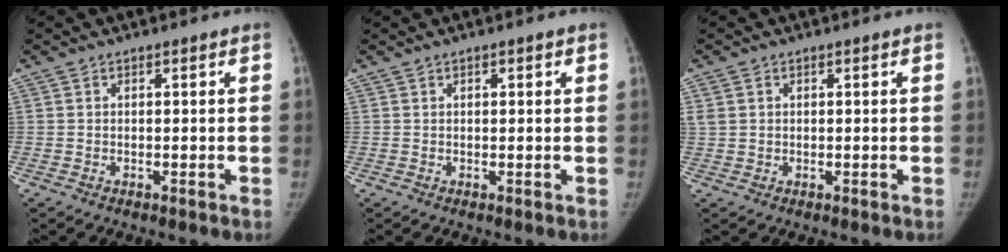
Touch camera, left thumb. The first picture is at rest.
{"total": 1.5, "force": [0.6, 0.5, 1.3], "torque": [-0.017, 0.002, 0.007]}
{"total": 2.9, "force": [0.8, 2.3, 1.6], "torque": [-0.041, 0.010, 0.024]}